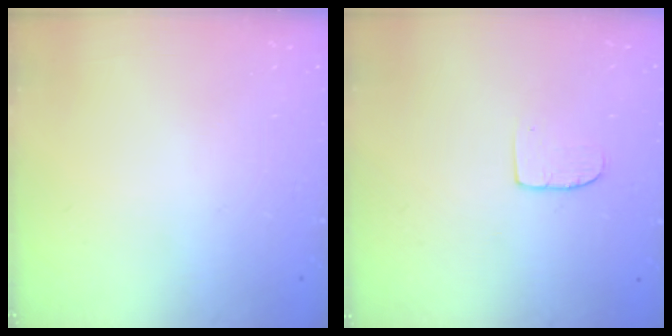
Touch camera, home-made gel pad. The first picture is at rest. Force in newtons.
{"total": 5.1, "press": 5.1, "slide": 0.4}